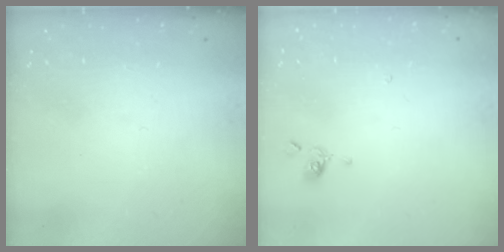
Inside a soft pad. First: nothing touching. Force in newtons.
{"total": 1.7, "press": 1.7, "slide": 0.3}